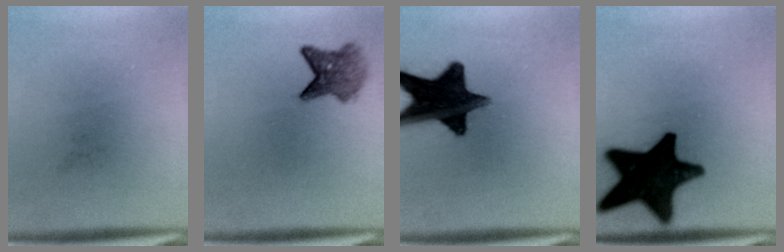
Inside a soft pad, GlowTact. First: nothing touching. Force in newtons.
{"total": 4.5}
{"total": 15.7}
{"total": 19.7}